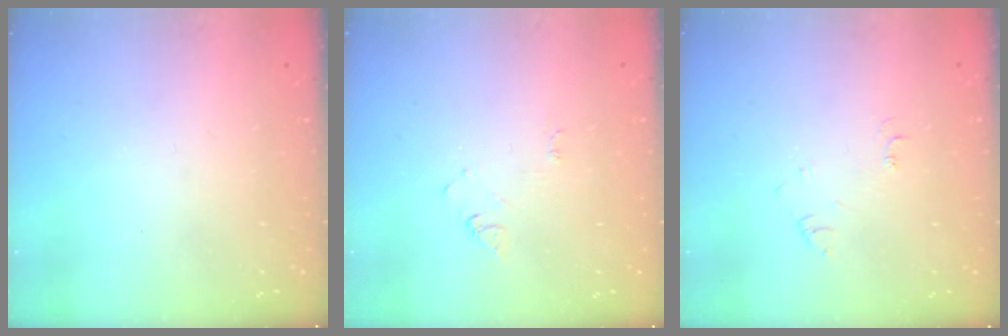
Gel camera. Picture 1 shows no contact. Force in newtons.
{"total": 4.2, "press": 4.2, "slide": 0.5}
{"total": 4.0, "press": 3.9, "slide": 0.5}